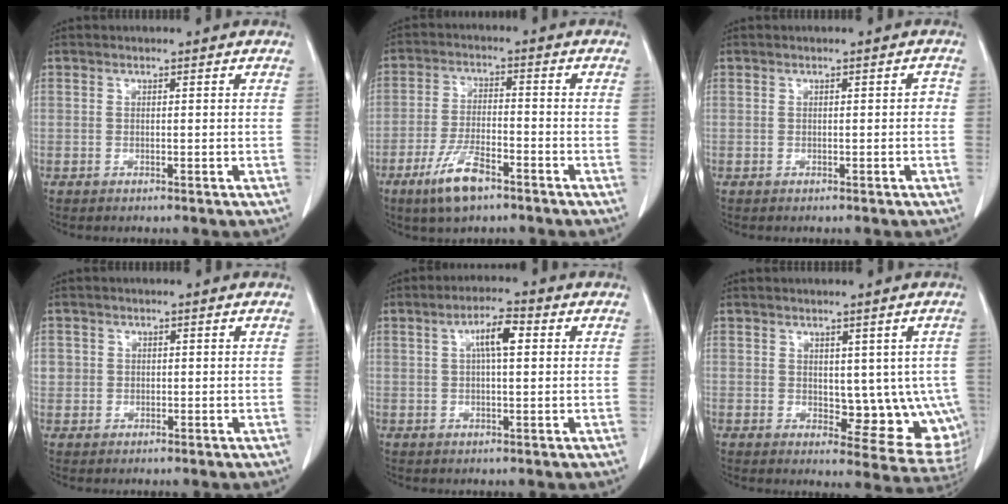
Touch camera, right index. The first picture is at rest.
{"total": 8.0, "force": [-5.1, 2.2, 5.8], "torque": [-0.116, -0.010, -0.090]}
{"total": 0.9, "force": [-0.2, 0.5, 0.7], "torque": [-0.002, 0.004, -0.004]}
{"total": 2.0, "force": [0.3, 2.0, 0.2], "torque": [0.008, 0.006, 0.007]}
{"total": 5.1, "force": [1.4, 1.1, 4.8], "torque": [-0.086, 0.013, 0.023]}
{"total": 10.1, "force": [0.0, 5.2, 8.7], "torque": [-0.079, -0.004, 0.013]}